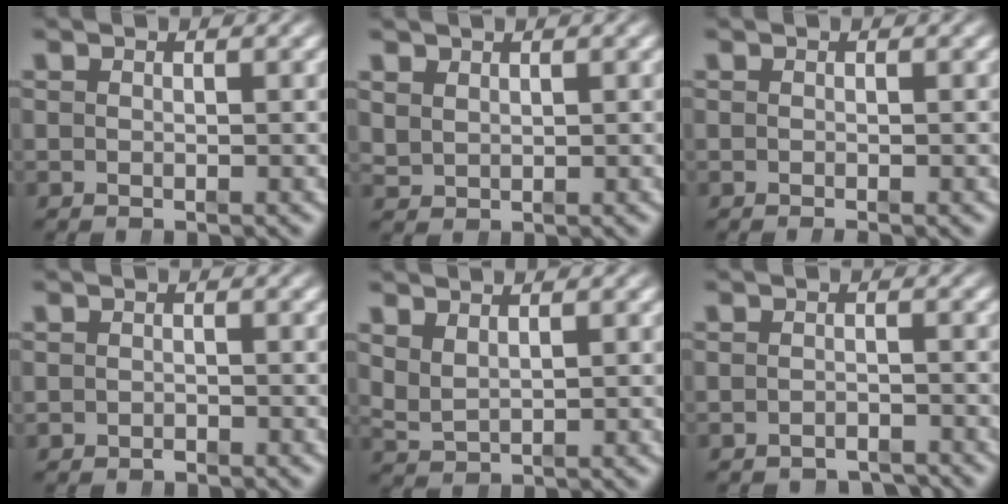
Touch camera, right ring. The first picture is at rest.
{"total": 1.4, "force": [1.4, 0.4, 0.1], "torque": [0.006, 0.000, 0.038]}
{"total": 0.7, "force": [-0.5, -0.3, 0.2], "torque": [0.004, 0.004, -0.008]}
{"total": 0.6, "force": [-0.6, -0.2, -0.1], "torque": [0.007, -0.007, -0.004]}
{"total": 2.2, "force": [1.5, 1.2, 1.0], "torque": [-0.036, -0.011, 0.040]}
{"total": 2.3, "force": [-2.3, -0.3, -0.1], "torque": [0.007, -0.011, -0.033]}